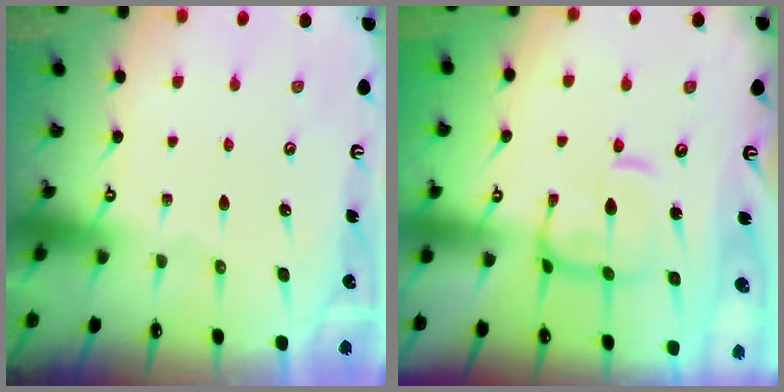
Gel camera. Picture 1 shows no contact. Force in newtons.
{"total": 7.0, "press": 6.9, "slide": 1.1}